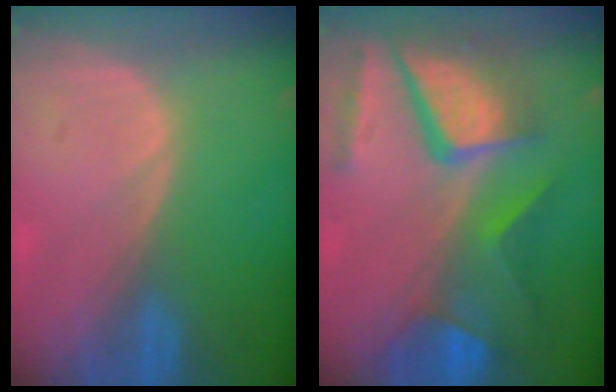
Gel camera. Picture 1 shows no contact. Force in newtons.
{"total": 11.8, "press": 9.8, "slide": 6.6}